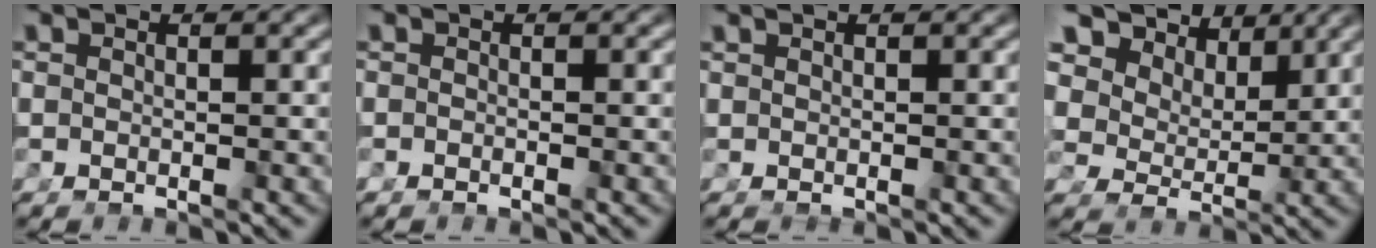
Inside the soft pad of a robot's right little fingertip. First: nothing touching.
{"total": 0.5, "force": [-0.4, -0.1, 0.2], "torque": [-0.006, -0.001, -0.008]}
{"total": 0.9, "force": [0.5, -0.8, 0.0], "torque": [0.016, 0.006, 0.014]}
{"total": 11.7, "force": [5.5, 7.9, 6.6], "torque": [-0.133, 0.010, 0.080]}